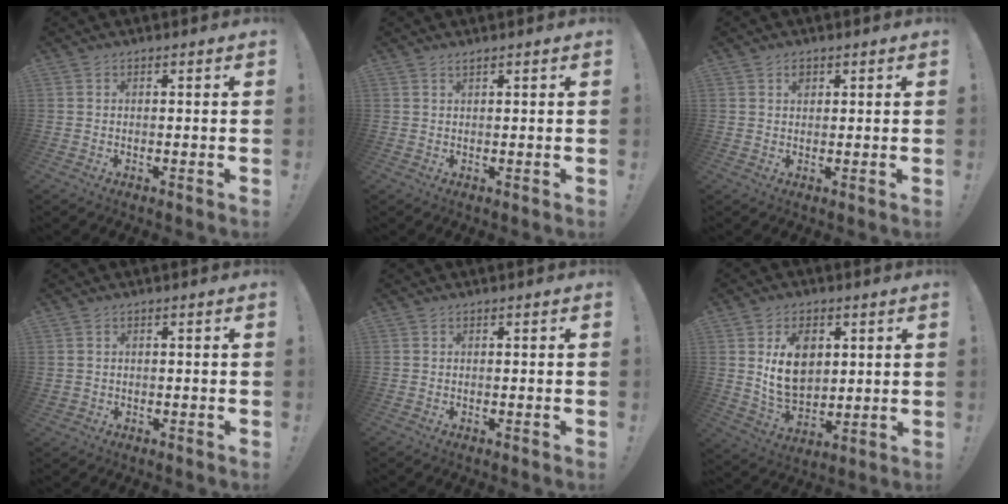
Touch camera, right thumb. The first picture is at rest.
{"total": 1.0, "force": [0.8, 0.0, 0.6], "torque": [-0.013, 0.000, 0.014]}
{"total": 1.6, "force": [0.8, 1.2, 0.7], "torque": [0.006, -0.006, 0.010]}
{"total": 1.3, "force": [0.4, 1.2, 0.3], "torque": [-0.007, 0.001, 0.007]}
{"total": 0.0}
{"total": 12.7, "force": [3.9, 9.0, 8.1], "torque": [-0.131, -0.007, 0.072]}